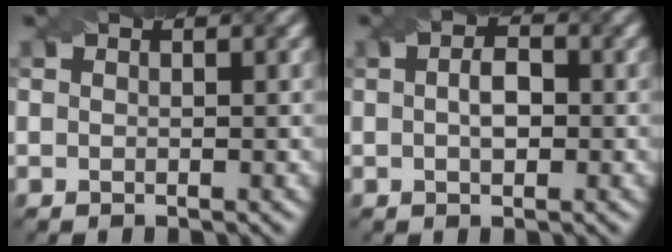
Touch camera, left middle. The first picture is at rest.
{"total": 2.3, "force": [-0.2, 1.2, 1.9], "torque": [-0.037, 0.005, -0.003]}